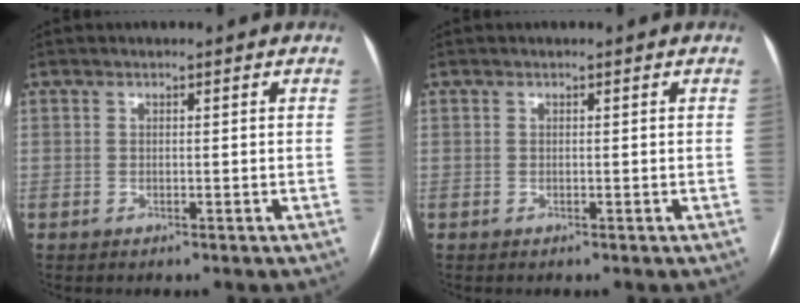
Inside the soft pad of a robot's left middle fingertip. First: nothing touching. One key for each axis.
{"total": 0.0}